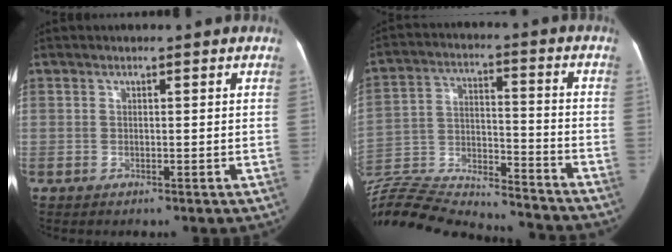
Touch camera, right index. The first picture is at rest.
{"total": 27.0, "force": [-24.8, 5.2, 9.2], "torque": [-0.213, -0.010, -0.380]}